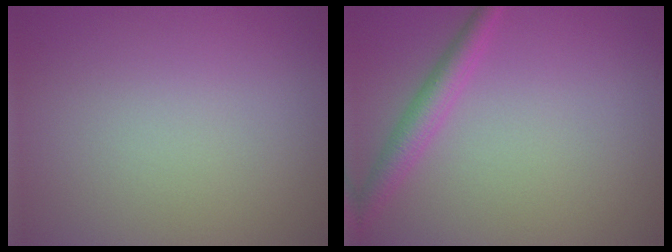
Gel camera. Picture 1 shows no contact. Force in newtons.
{"total": 2.7, "press": 2.7, "slide": 0.1}